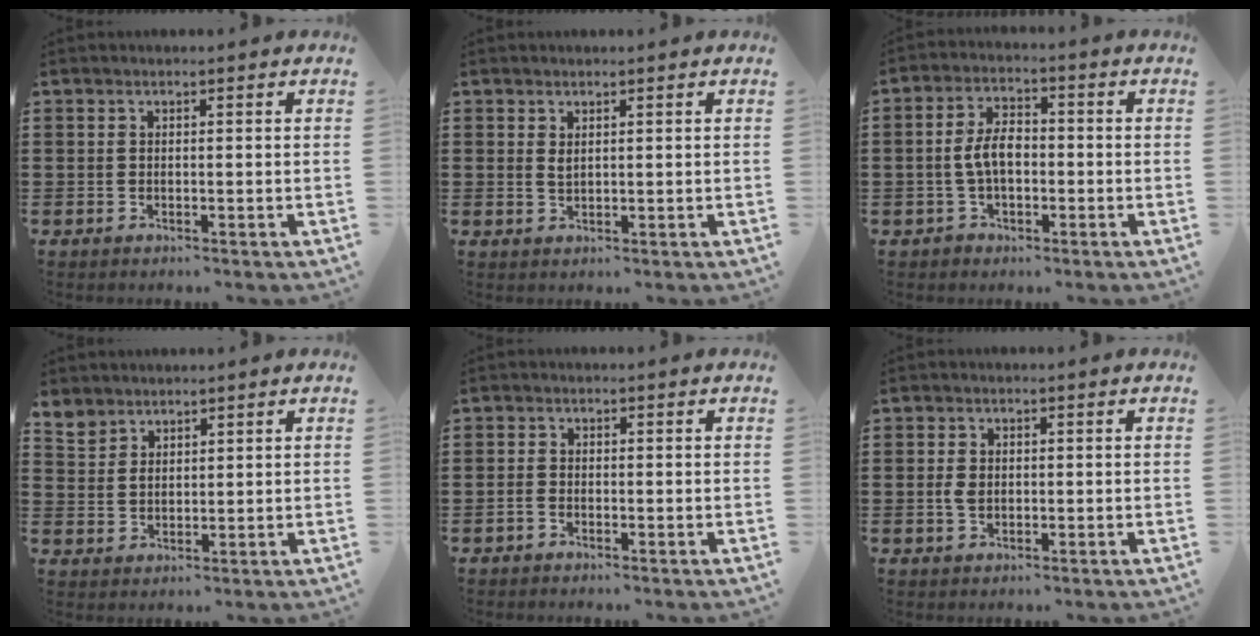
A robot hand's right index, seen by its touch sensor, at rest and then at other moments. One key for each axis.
{"total": 1.3, "fx": 0.8, "fy": 0.5, "fz": 0.9, "tx": -0.020, "ty": 0.002, "tz": 0.014}
{"total": 5.8, "fx": -0.7, "fy": 3.4, "fz": 4.7, "tx": -0.107, "ty": 0.002, "tz": -0.020}
{"total": 3.5, "fx": 3.1, "fy": 1.6, "fz": 0.0, "tx": -0.013, "ty": 0.002, "tz": 0.062}
{"total": 1.1, "fx": -0.7, "fy": 0.8, "fz": 0.5, "tx": -0.011, "ty": 0.000, "tz": -0.013}
{"total": 2.5, "fx": 0.0, "fy": 1.7, "fz": 1.7, "tx": -0.043, "ty": 0.003, "tz": -0.003}